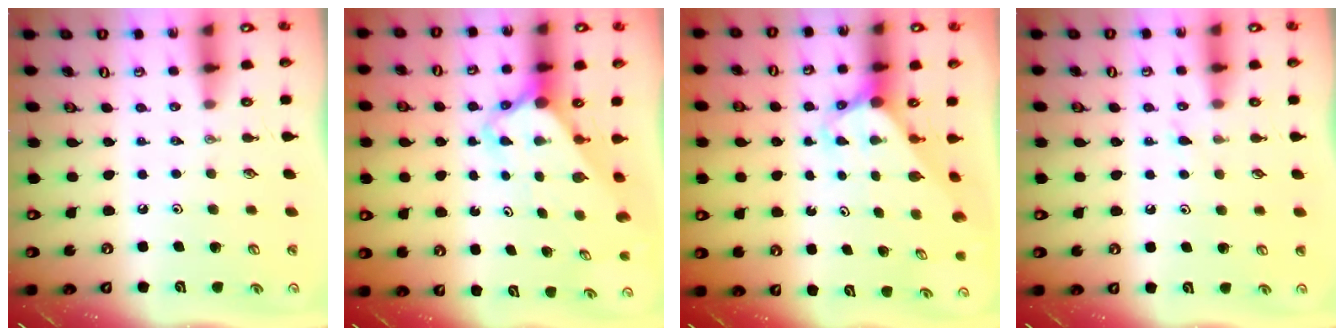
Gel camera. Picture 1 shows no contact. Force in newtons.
{"total": 3.1, "press": 3.1, "slide": 0.2}
{"total": 3.2, "press": 3.2, "slide": 0.2}
{"total": 5.9, "press": 5.9, "slide": 0.6}